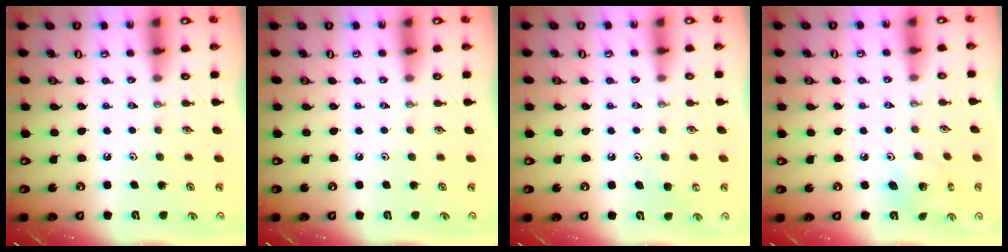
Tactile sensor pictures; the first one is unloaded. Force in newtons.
{"total": 0.0}
{"total": 5.2, "press": 5.1, "slide": 0.9}
{"total": 4.9, "press": 4.8, "slide": 0.5}